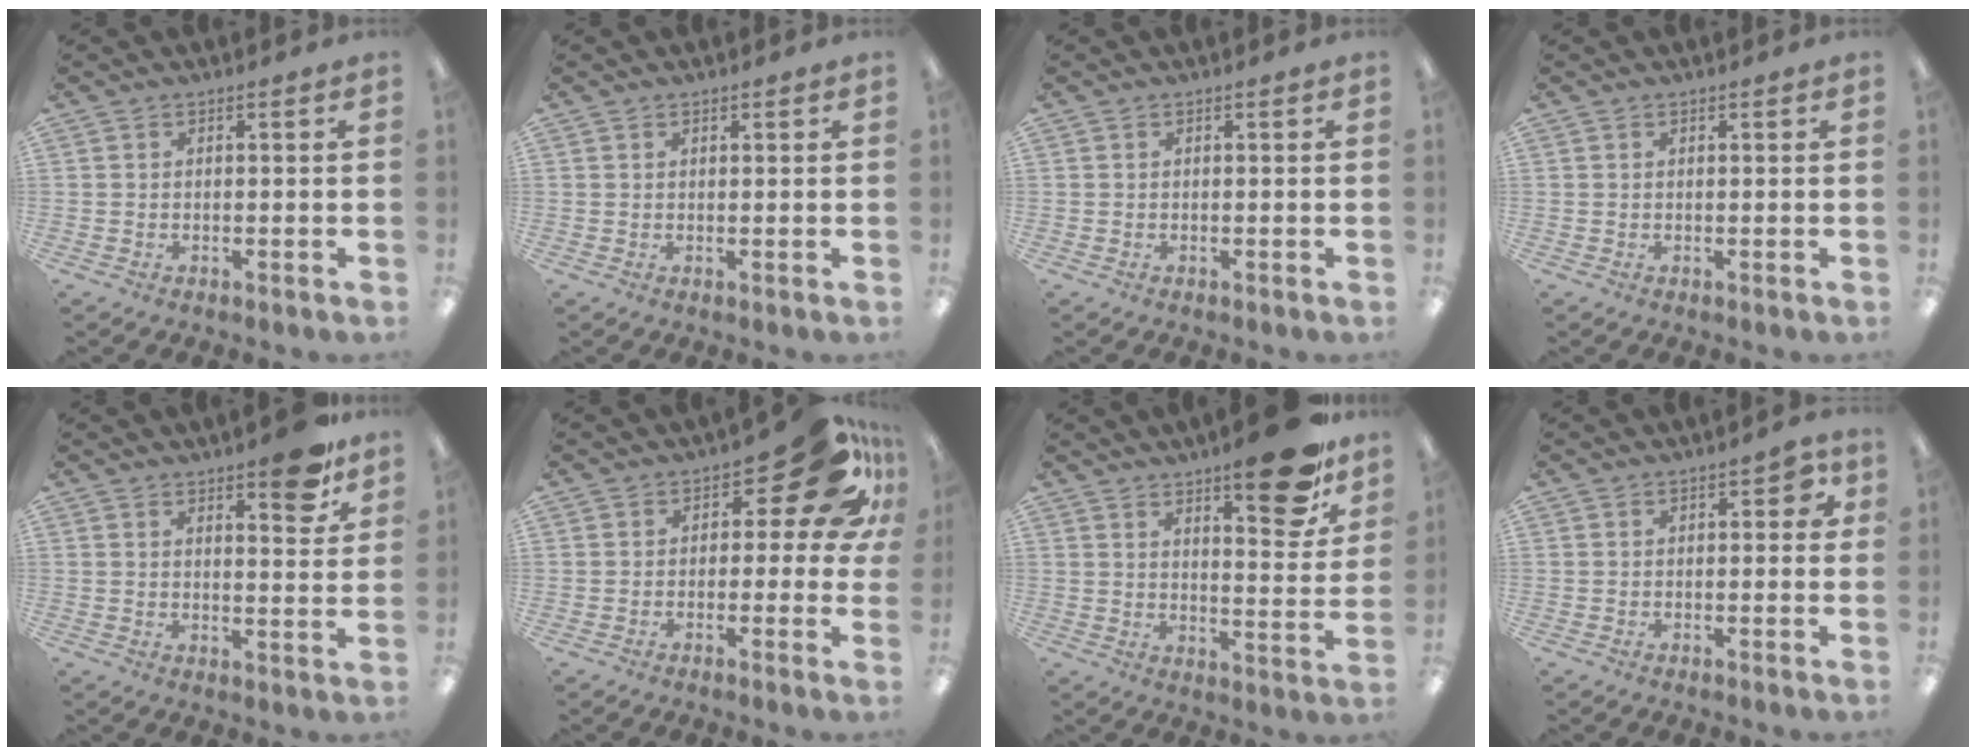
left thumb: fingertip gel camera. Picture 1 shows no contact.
{"total": 0.6, "force": [0.5, 0.3, 0.2], "torque": [0.002, -0.001, 0.007]}
{"total": 0.0}
{"total": 0.0}
{"total": 8.1, "force": [5.9, 2.6, 4.8], "torque": [-0.046, -0.039, 0.094]}
{"total": 14.0, "force": [6.9, 6.2, 10.5], "torque": [-0.135, -0.042, 0.115]}
{"total": 14.5, "force": [10.3, 4.1, 9.5], "torque": [-0.114, -0.068, 0.162]}
{"total": 4.3, "force": [1.1, 2.3, 3.4], "torque": [-0.044, 0.002, 0.015]}